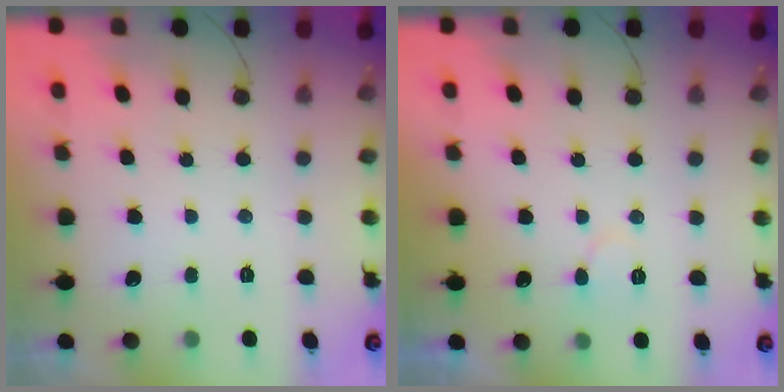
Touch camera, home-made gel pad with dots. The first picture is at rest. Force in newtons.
{"total": 6.5, "press": 6.5, "slide": 0.7}